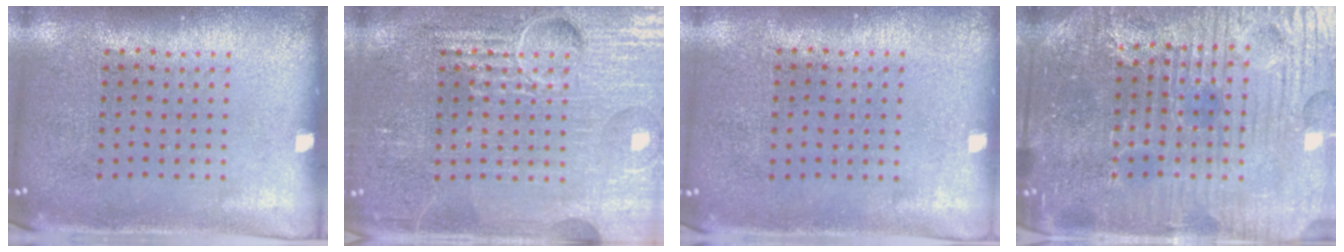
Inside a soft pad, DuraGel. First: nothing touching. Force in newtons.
{"total": 7.2, "press": 7.2, "slide": 1.0}
{"total": 0.0}
{"total": 5.6, "press": 5.3, "slide": 1.9}